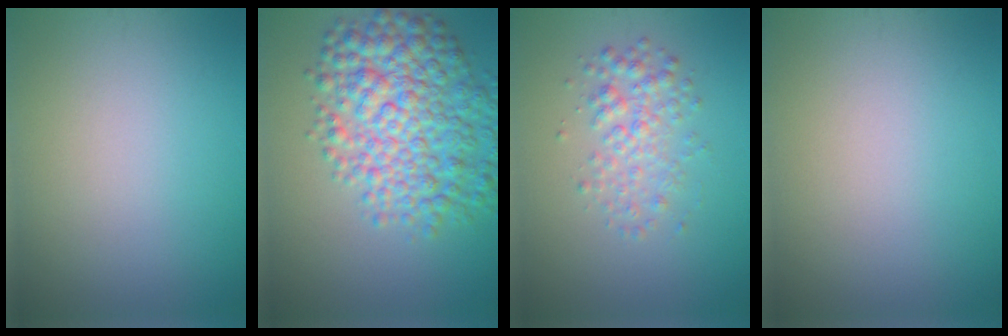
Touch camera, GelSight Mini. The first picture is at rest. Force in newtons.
{"total": 8.5, "press": 8.5, "slide": 0.1}
{"total": 2.7, "press": 2.7, "slide": 0.1}
{"total": 0.0}